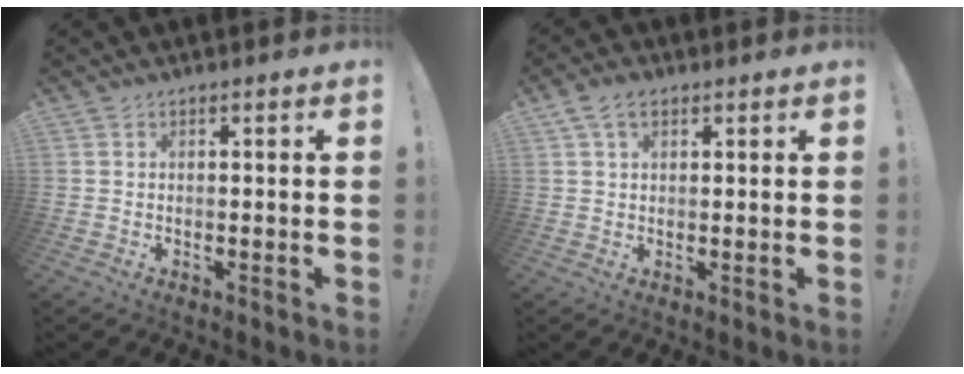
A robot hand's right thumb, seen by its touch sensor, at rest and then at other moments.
{"total": 5.0, "force": [2.3, 3.1, 3.1], "torque": [-0.066, 0.005, 0.047]}